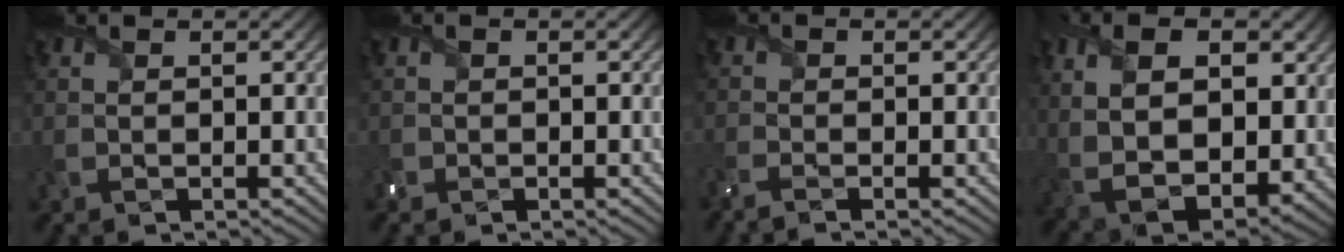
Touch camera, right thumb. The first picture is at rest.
{"total": 1.0, "force": [-0.6, 0.8, 0.2], "torque": [-0.006, -0.002, -0.016]}
{"total": 2.6, "force": [-2.0, 0.7, 1.6], "torque": [-0.044, -0.006, -0.046]}
{"total": 13.8, "force": [2.5, 8.6, 10.4], "torque": [-0.202, -0.011, 0.052]}